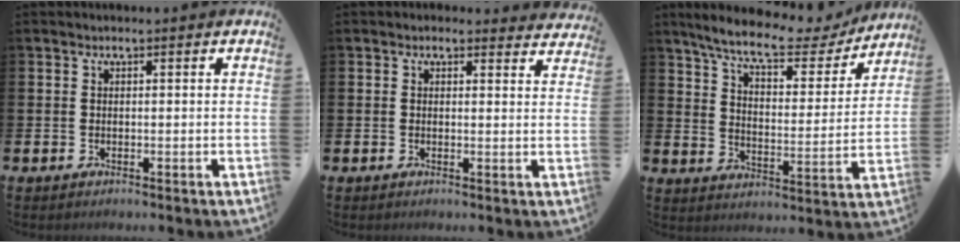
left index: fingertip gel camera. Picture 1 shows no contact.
{"total": 1.6, "force": [1.5, 0.6, 0.0], "torque": [0.008, -0.005, 0.024]}
{"total": 8.9, "force": [7.7, 2.1, 3.8], "torque": [-0.102, -0.043, 0.130]}